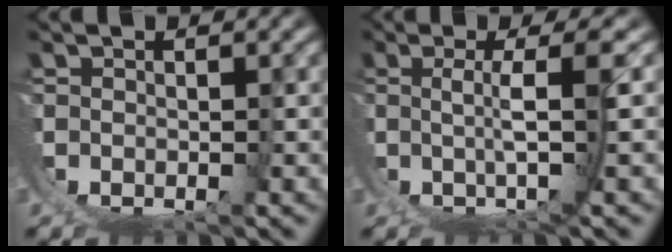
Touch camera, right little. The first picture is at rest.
{"total": 5.0, "force": [0.7, -1.8, 4.6], "torque": [-0.061, -0.006, 0.021]}